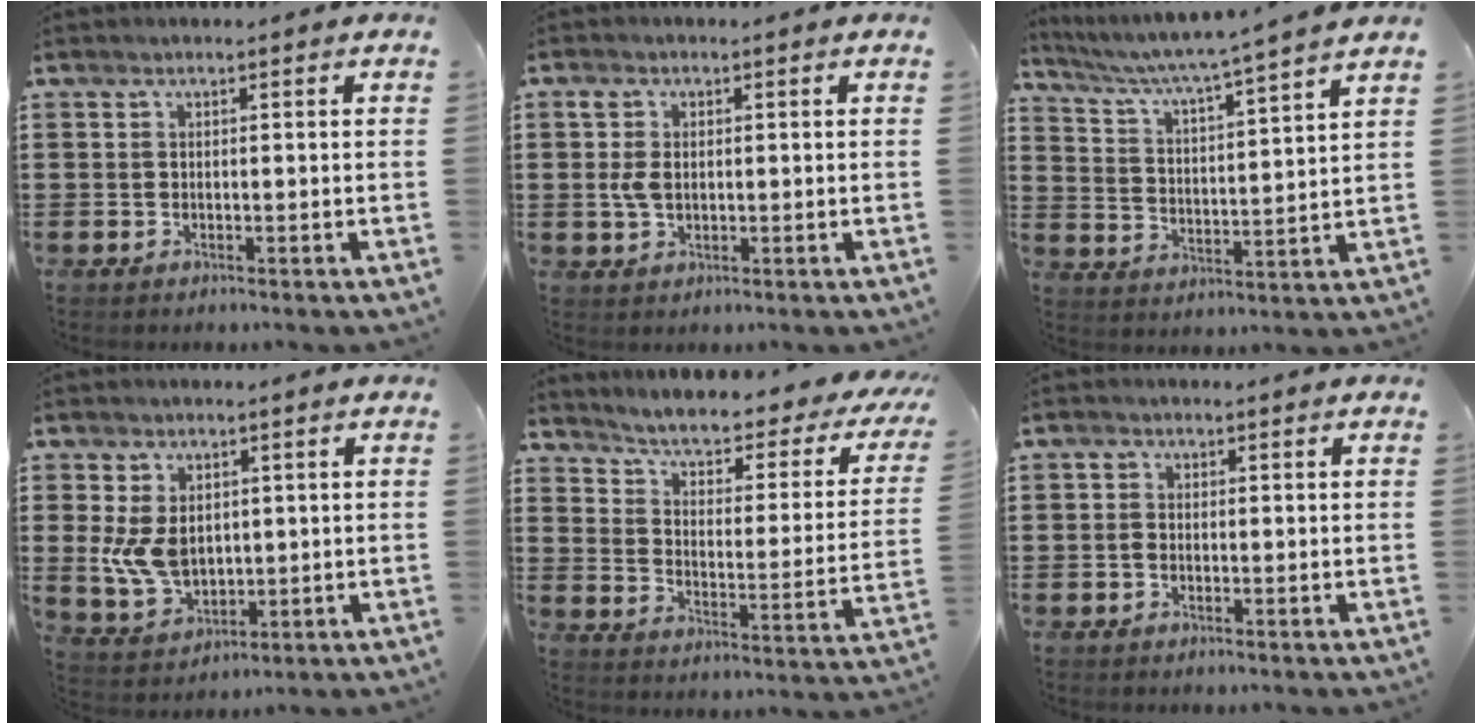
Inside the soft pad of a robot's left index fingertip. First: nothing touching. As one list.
[{"total": 3.5, "force": [0.2, 2.4, 2.5], "torque": [-0.076, 0.000, -0.004]}, {"total": 4.3, "force": [3.6, -1.1, 2.0], "torque": [-0.058, -0.039, 0.050]}, {"total": 7.3, "force": [0.5, 5.4, 4.8], "torque": [-0.125, 0.004, 0.009]}, {"total": 4.2, "force": [3.0, 0.7, 2.9], "torque": [-0.071, -0.029, 0.039]}, {"total": 1.2, "force": [-0.4, 1.0, 0.4], "torque": [-0.010, 0.006, -0.009]}]